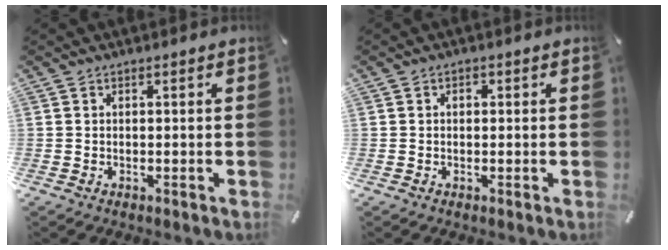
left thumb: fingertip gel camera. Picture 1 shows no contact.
{"total": 1.0, "force": [0.0, 0.8, 0.6], "torque": [-0.012, 0.006, -0.002]}